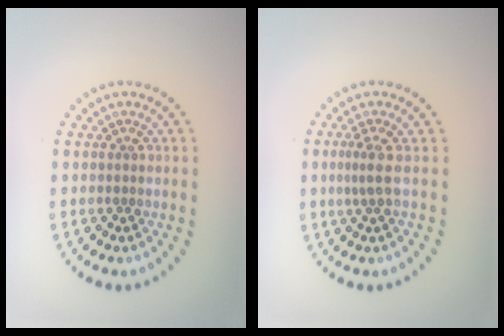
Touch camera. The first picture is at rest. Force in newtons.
{"total": 1.8, "press": 1.3, "slide": 1.1}